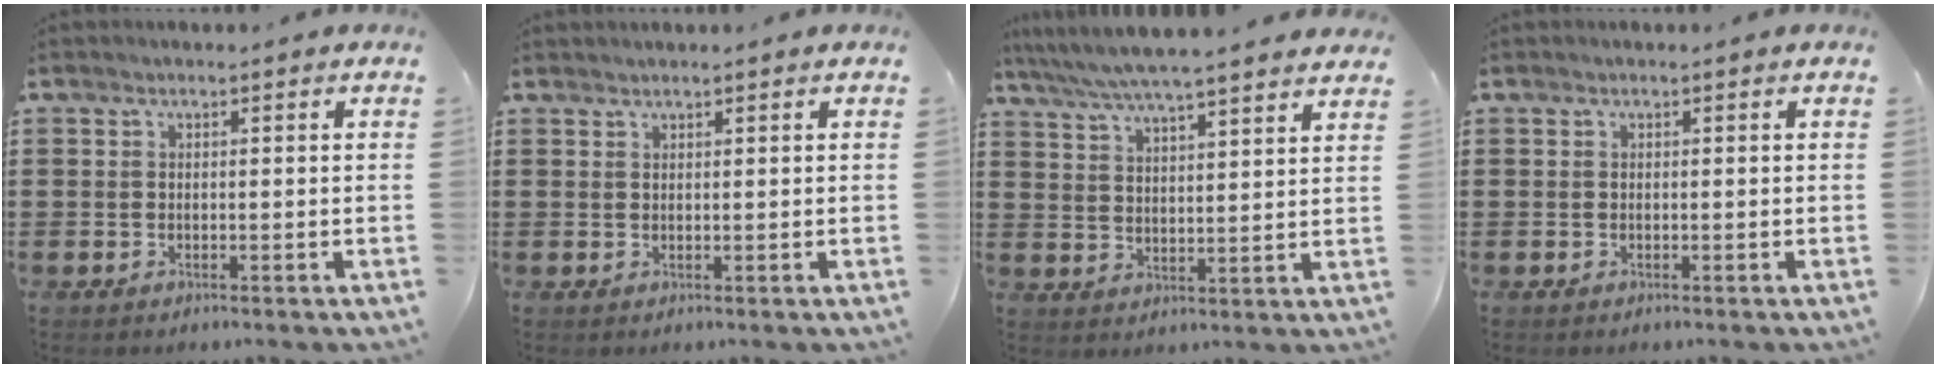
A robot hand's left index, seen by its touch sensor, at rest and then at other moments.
{"total": 0.8, "force": [0.8, 0.0, 0.1], "torque": [-0.005, -0.001, 0.016]}
{"total": 5.7, "force": [5.3, -0.2, 2.1], "torque": [-0.060, -0.027, 0.091]}
{"total": 0.0}